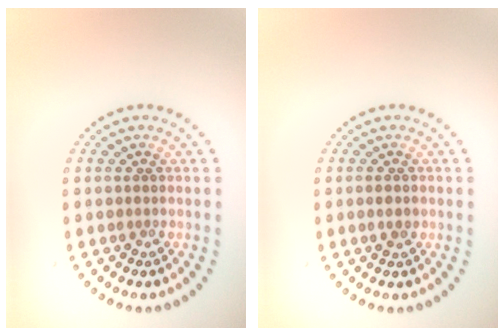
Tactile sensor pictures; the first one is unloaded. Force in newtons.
{"total": 1.1, "press": 1.1, "slide": 0.2}